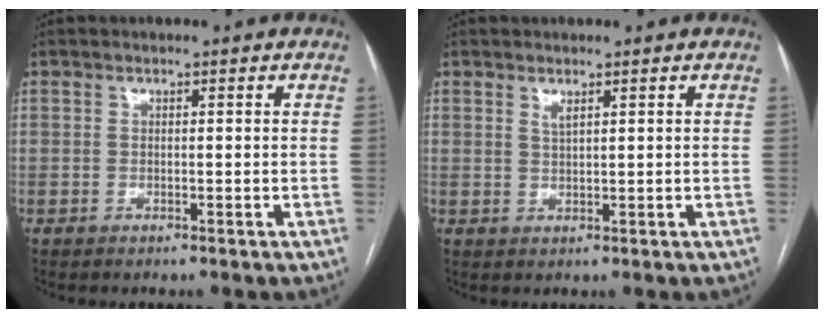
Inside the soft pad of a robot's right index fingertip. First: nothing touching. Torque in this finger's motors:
{"motor_torque": [0.07, 0.16, 0.00, 0.03]}